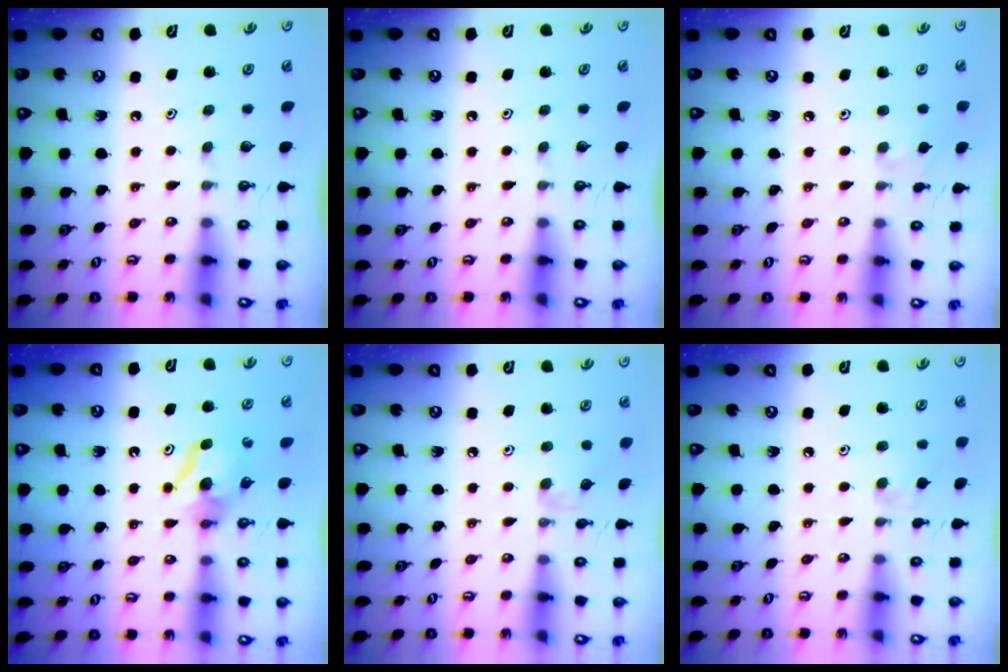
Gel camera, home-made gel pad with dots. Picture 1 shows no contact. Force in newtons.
{"total": 0.0}
{"total": 2.2, "press": 2.2, "slide": 0.5}
{"total": 8.3, "press": 8.3, "slide": 0.3}
{"total": 4.8, "press": 4.7, "slide": 0.6}
{"total": 5.7, "press": 5.6, "slide": 0.8}